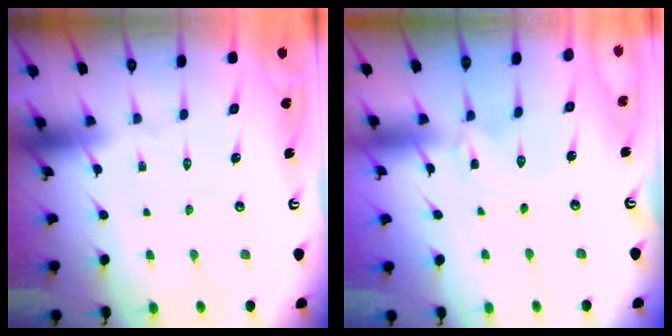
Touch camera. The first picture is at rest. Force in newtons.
{"total": 0.0}